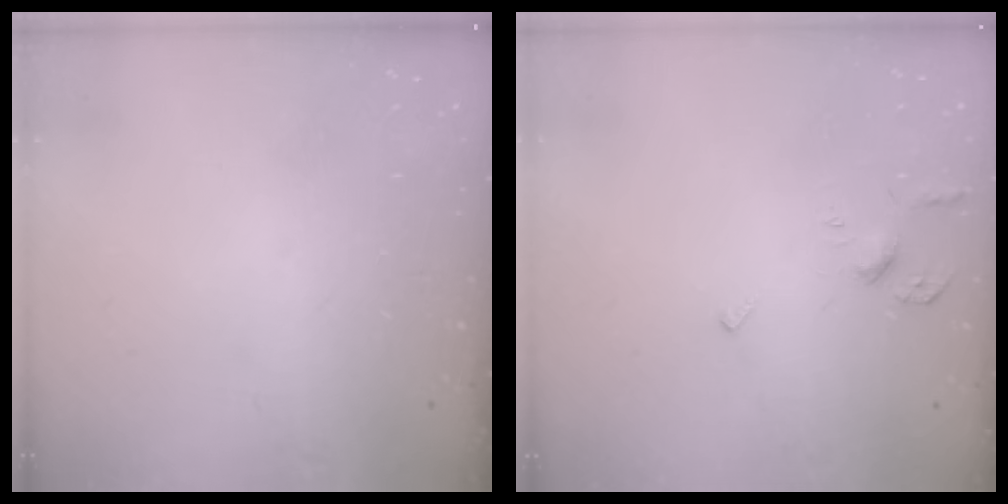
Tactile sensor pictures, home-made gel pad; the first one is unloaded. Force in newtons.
{"total": 4.3, "press": 4.3, "slide": 0.8}